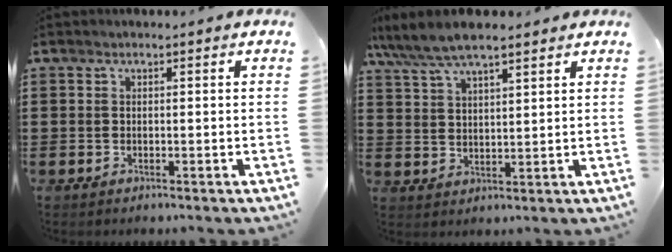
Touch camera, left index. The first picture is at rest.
{"total": 6.6, "force": [5.6, 1.6, 3.1], "torque": [-0.077, -0.013, 0.101]}